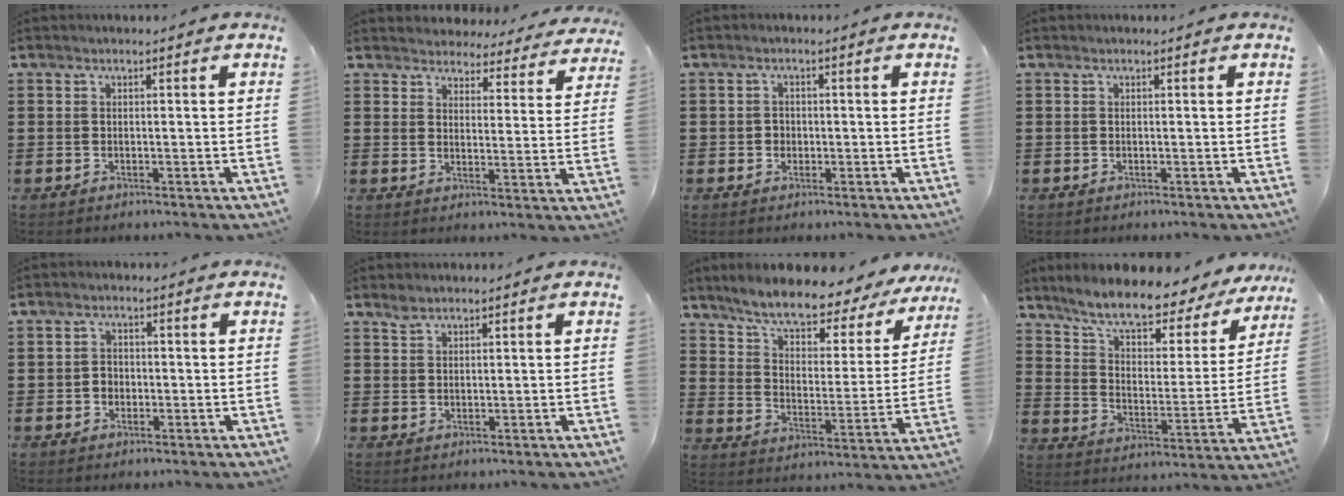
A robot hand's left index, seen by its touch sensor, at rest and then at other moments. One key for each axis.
{"total": 4.2, "fx": 4.1, "fy": 0.4, "fz": 0.0, "tx": -0.014, "ty": -0.029, "tz": 0.070}
{"total": 1.4, "fx": 0.0, "fy": 1.3, "fz": 0.5, "tx": -0.014, "ty": 0.005, "tz": -0.002}
{"total": 0.0}
{"total": 1.9, "fx": -0.4, "fy": 1.6, "fz": 0.9, "tx": -0.021, "ty": 0.004, "tz": -0.010}
{"total": 1.5, "fx": 1.3, "fy": 0.6, "fz": 0.5, "tx": -0.013, "ty": 0.000, "tz": 0.027}
{"total": 7.2, "fx": 6.3, "fy": 1.0, "fz": 3.3, "tx": -0.084, "ty": -0.042, "tz": 0.100}
{"total": 8.4, "fx": 7.3, "fy": 1.2, "fz": 4.0, "tx": -0.099, "ty": -0.048, "tz": 0.121}